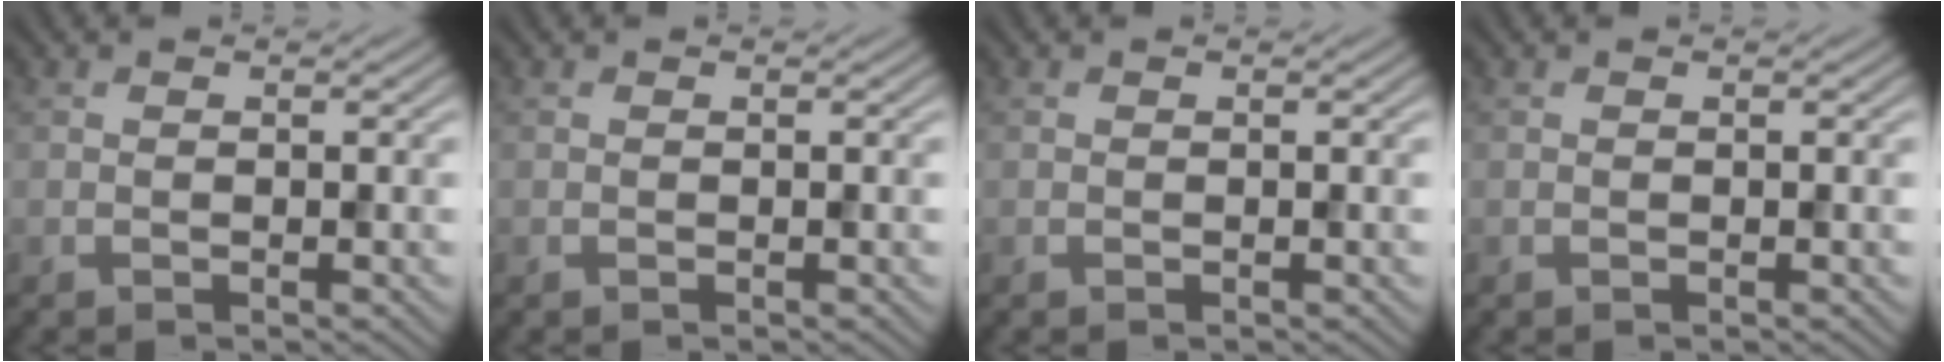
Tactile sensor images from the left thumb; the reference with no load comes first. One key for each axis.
{"total": 0.0}
{"total": 0.0}
{"total": 0.0}